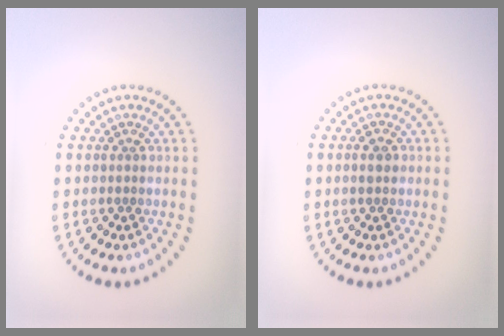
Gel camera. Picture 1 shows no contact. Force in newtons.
{"total": 0.9, "press": 0.9, "slide": 0.0}